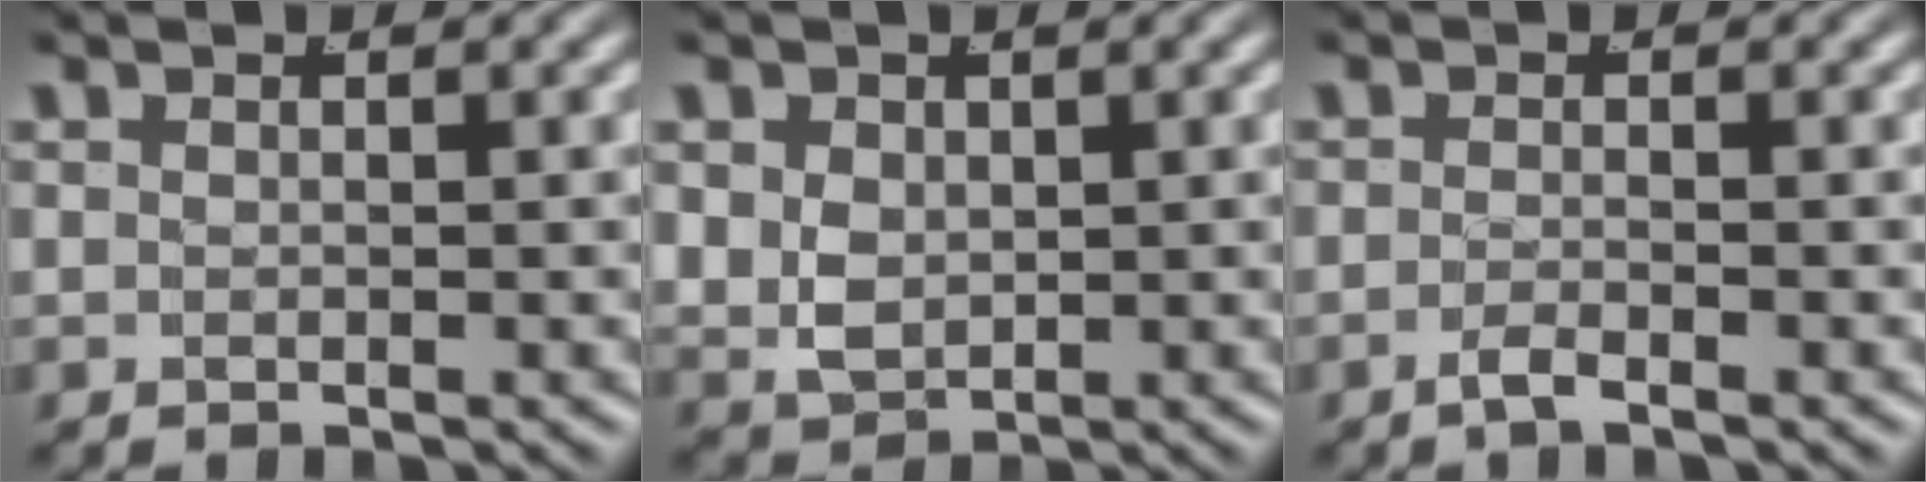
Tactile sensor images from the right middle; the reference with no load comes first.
{"total": 4.9, "force": [0.3, 4.3, 2.4], "torque": [-0.075, -0.028, 0.022]}
{"total": 1.6, "force": [-1.4, -0.2, 0.6], "torque": [-0.011, 0.000, -0.028]}